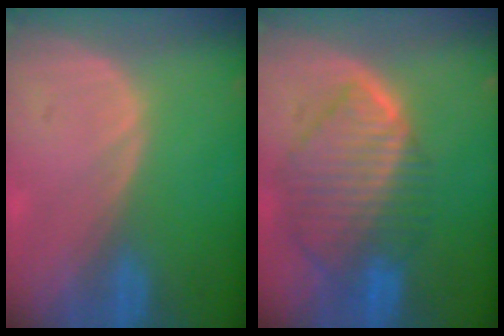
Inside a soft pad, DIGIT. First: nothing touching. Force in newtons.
{"total": 10.3, "press": 8.8, "slide": 5.3}